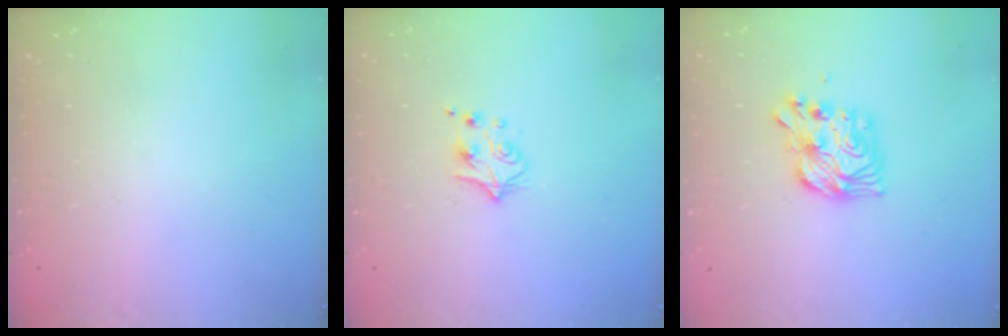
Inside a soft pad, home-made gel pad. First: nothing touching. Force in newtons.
{"total": 5.0, "press": 4.9, "slide": 0.6}
{"total": 10.5, "press": 10.5, "slide": 1.0}